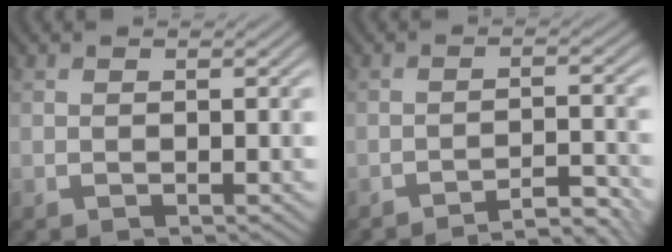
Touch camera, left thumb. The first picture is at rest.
{"total": 4.9, "force": [-4.2, 0.4, 2.4], "torque": [-0.033, 0.020, -0.068]}